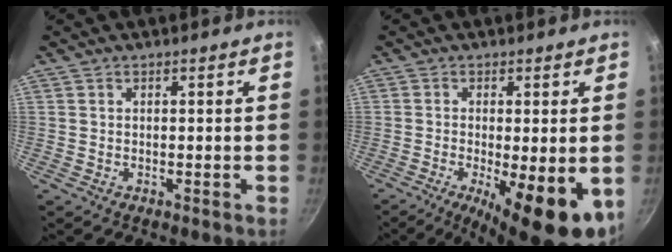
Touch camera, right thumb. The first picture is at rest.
{"total": 13.2, "force": [-3.8, 3.8, 12.0], "torque": [-0.170, -0.013, -0.049]}